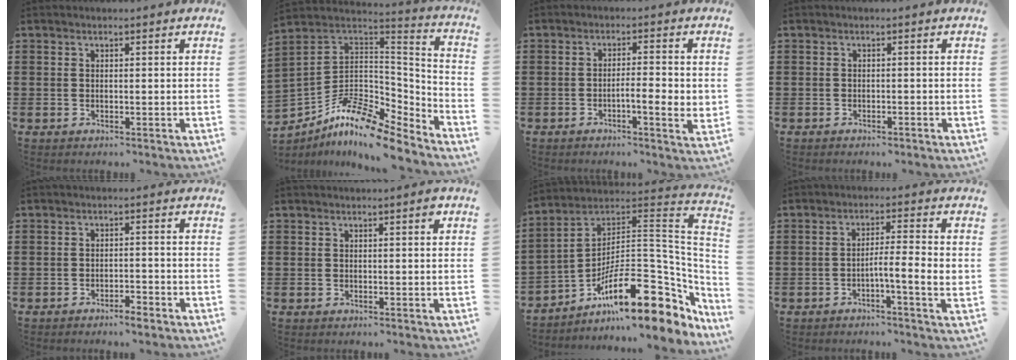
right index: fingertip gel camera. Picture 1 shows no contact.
{"total": 11.0, "force": [-8.3, 3.7, 6.2], "torque": [-0.134, 0.011, -0.164]}
{"total": 4.6, "force": [-1.0, 0.6, 4.4], "torque": [-0.076, -0.003, -0.018]}
{"total": 1.1, "force": [-1.0, 0.3, 0.0], "torque": [-0.005, 0.003, -0.023]}
{"total": 2.1, "force": [-2.0, 0.3, 0.4], "torque": [-0.014, 0.001, -0.041]}
{"total": 1.0, "force": [0.4, 0.1, 0.9], "torque": [-0.016, 0.004, 0.006]}
{"total": 18.6, "force": [-9.8, 6.6, 14.4], "torque": [-0.238, 0.015, -0.166]}
{"total": 4.8, "force": [-1.3, 0.0, 4.6], "torque": [-0.080, -0.006, -0.025]}